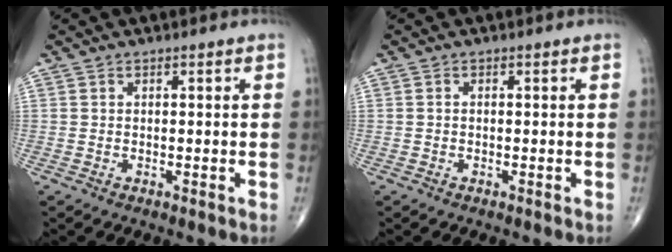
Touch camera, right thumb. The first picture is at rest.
{"total": 0.0}